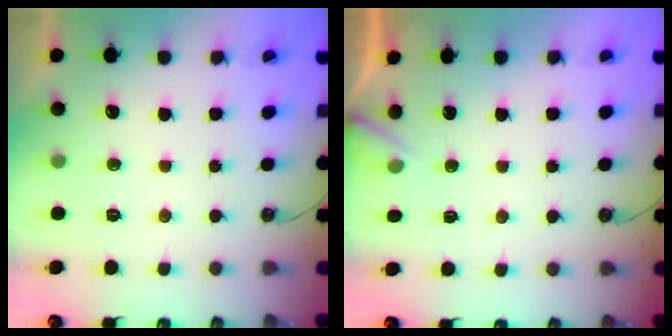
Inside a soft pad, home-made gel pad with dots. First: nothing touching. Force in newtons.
{"total": 3.1, "press": 3.1, "slide": 0.1}